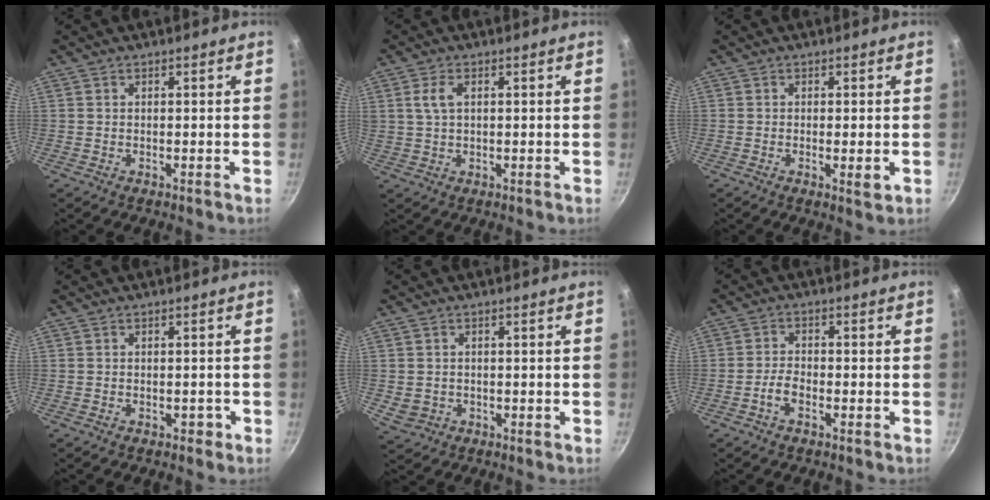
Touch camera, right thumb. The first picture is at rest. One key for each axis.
{"total": 3.7, "fx": 1.1, "fy": 1.8, "fz": 3.1, "tx": -0.060, "ty": 0.005, "tz": 0.022}
{"total": 2.6, "fx": -0.6, "fy": 0.7, "fz": 2.5, "tx": -0.048, "ty": -0.007, "tz": -0.009}
{"total": 1.4, "fx": -0.7, "fy": 1.0, "fz": 0.7, "tx": 0.007, "ty": 0.011, "tz": -0.006}
{"total": 3.0, "fx": -0.4, "fy": 2.7, "fz": 1.4, "tx": -0.025, "ty": 0.003, "tz": 0.002}
{"total": 3.3, "fx": -1.7, "fy": 1.5, "fz": 2.4, "tx": -0.051, "ty": 0.016, "tz": -0.038}